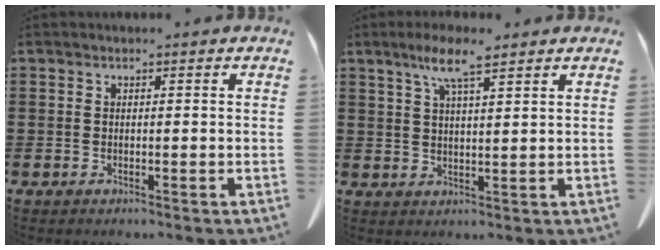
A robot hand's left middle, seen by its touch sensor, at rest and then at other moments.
{"total": 5.8, "force": [3.9, 0.7, 4.3], "torque": [-0.093, 0.002, 0.066]}